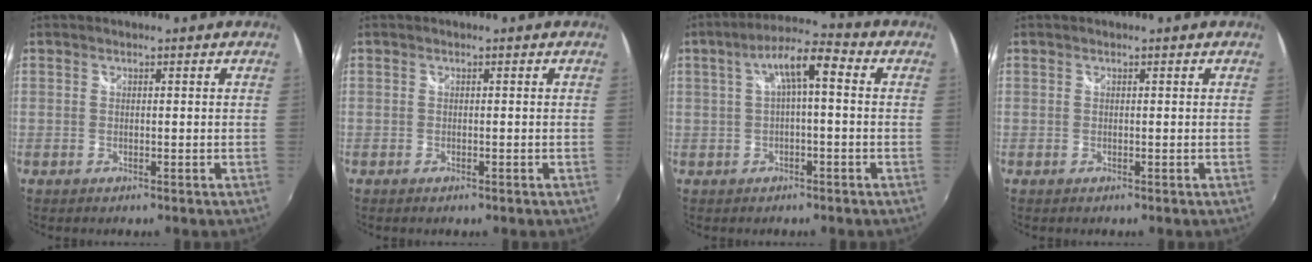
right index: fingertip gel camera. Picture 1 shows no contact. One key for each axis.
{"total": 0.6, "fx": -0.5, "fy": 0.3, "fz": 0.3, "tx": -0.006, "ty": -0.004, "tz": -0.010}
{"total": 7.3, "fx": 0.8, "fy": 1.8, "fz": 7.0, "tx": -0.133, "ty": 0.022, "tz": 0.017}
{"total": 0.0}